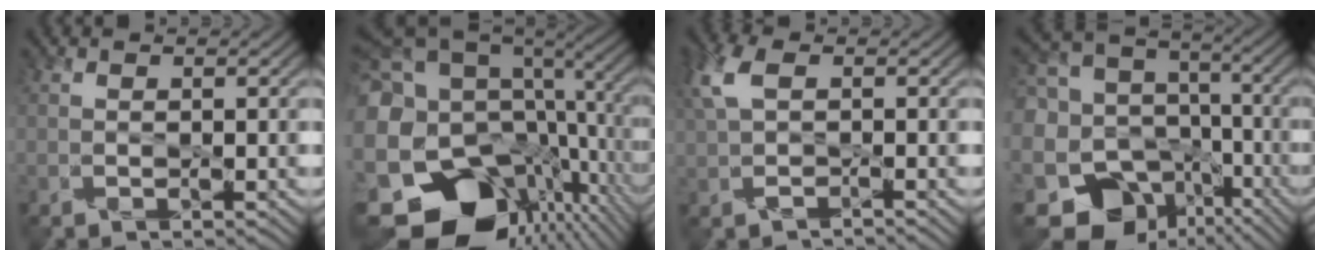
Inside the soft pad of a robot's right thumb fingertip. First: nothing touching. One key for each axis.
{"total": 23.8, "fx": -4.3, "fy": 19.3, "fz": 13.3, "tx": -0.287, "ty": -0.017, "tz": -0.089}
{"total": 4.1, "fx": 0.7, "fy": 2.2, "fz": 3.3, "tx": -0.087, "ty": 0.014, "tz": 0.009}
{"total": 18.0, "fx": -6.7, "fy": 15.1, "fz": 7.1, "tx": -0.179, "ty": -0.025, "tz": -0.112}